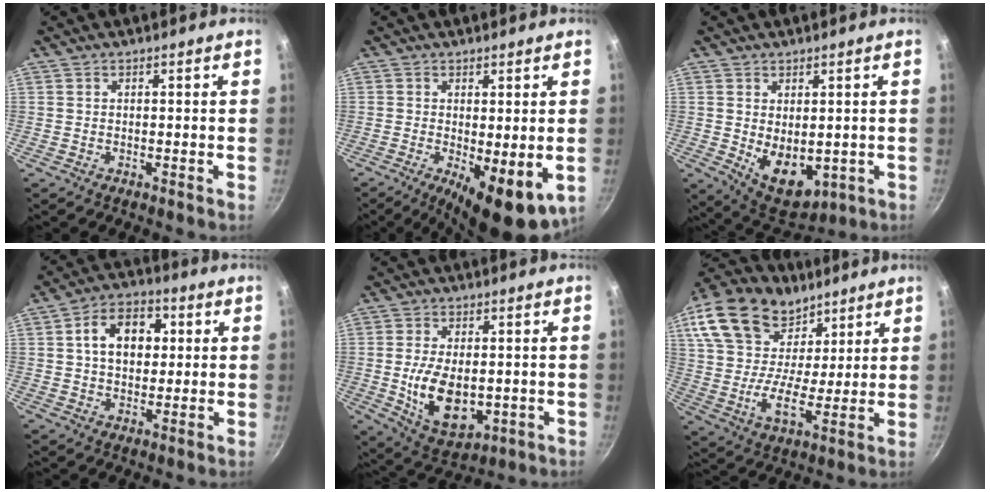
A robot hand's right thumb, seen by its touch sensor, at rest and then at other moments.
{"total": 10.0, "force": [-1.8, 3.7, 9.1], "torque": [-0.116, -0.010, -0.013]}
{"total": 9.5, "force": [-0.4, 6.1, 7.2], "torque": [-0.085, -0.020, 0.016]}
{"total": 11.0, "force": [2.2, 7.7, 7.5], "torque": [-0.088, 0.014, 0.024]}
{"total": 12.7, "force": [-1.2, 7.5, 10.1], "torque": [-0.163, -0.009, -0.002]}
{"total": 26.8, "force": [16.4, 16.9, 12.8], "torque": [-0.267, -0.009, 0.295]}